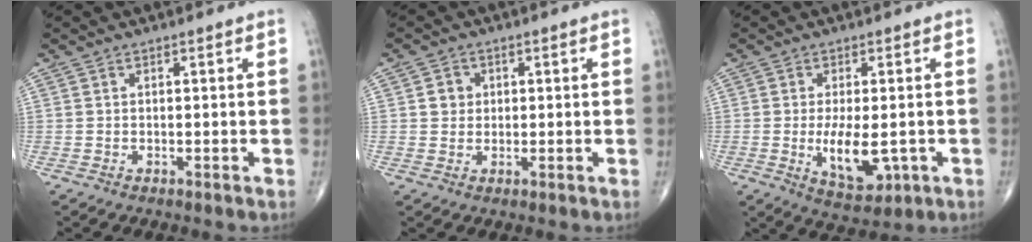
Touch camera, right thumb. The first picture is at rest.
{"total": 3.0, "force": [0.6, 2.7, 1.0], "torque": [0.000, 0.001, 0.007]}
{"total": 8.7, "force": [-1.6, 4.0, 7.6], "torque": [-0.118, -0.016, -0.015]}